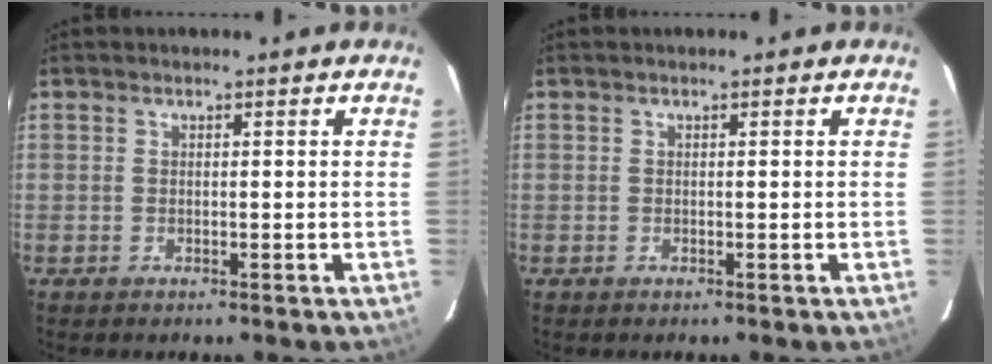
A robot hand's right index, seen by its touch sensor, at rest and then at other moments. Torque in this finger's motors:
{"motor_torque": [-0.02, -0.02, 0.00, 0.00]}